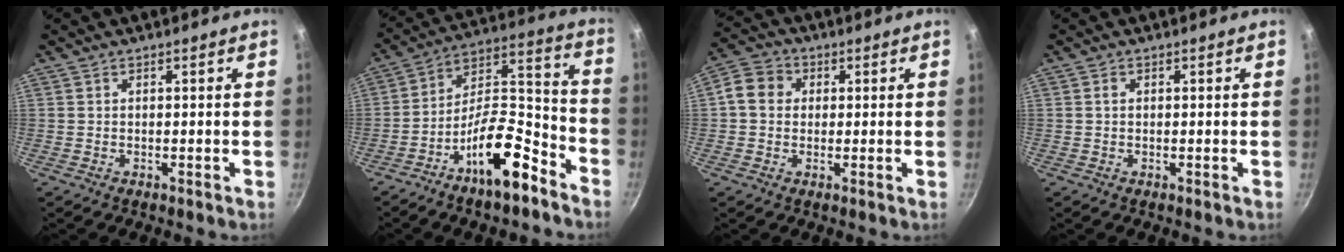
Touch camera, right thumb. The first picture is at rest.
{"total": 16.4, "force": [-10.0, 5.9, 11.6], "torque": [-0.168, 0.097, -0.174]}
{"total": 6.4, "force": [0.8, 5.6, 3.0], "torque": [-0.034, 0.009, -0.004]}
{"total": 0.7, "force": [0.1, 0.6, 0.4], "torque": [-0.007, 0.004, 0.002]}